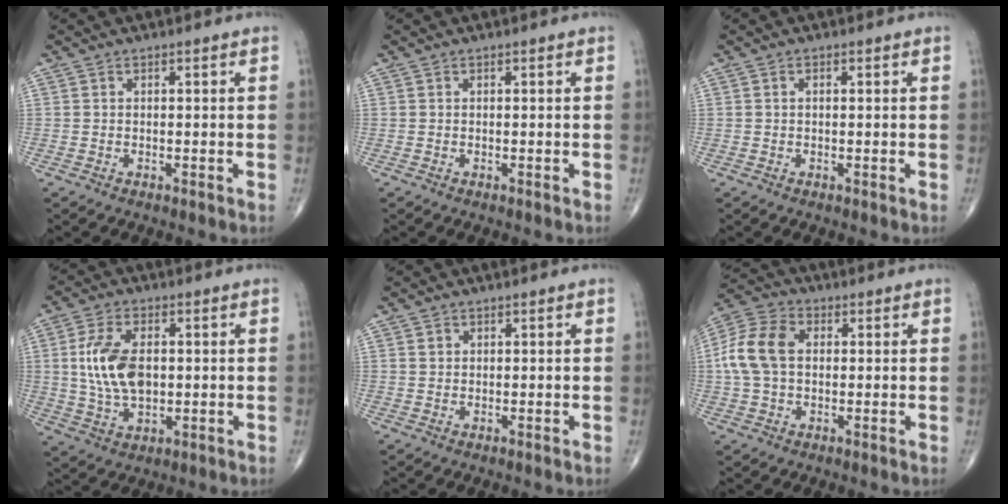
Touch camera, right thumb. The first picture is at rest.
{"total": 0.0}
{"total": 0.6, "force": [0.1, 0.4, 0.5], "torque": [-0.011, 0.002, 0.002]}
{"total": 11.4, "force": [1.0, 6.6, 9.2], "torque": [-0.175, -0.003, 0.022]}
{"total": 1.2, "force": [0.5, 1.0, 0.4], "torque": [-0.001, -0.001, 0.007]}
{"total": 10.6, "force": [0.9, 7.4, 7.6], "torque": [-0.157, 0.025, 0.011]}